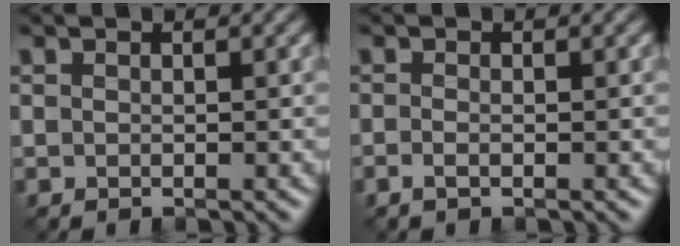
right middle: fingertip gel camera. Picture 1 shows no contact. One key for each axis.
{"total": 1.0, "fx": -0.5, "fy": 0.3, "fz": 0.9, "tx": -0.026, "ty": -0.001, "tz": -0.012}